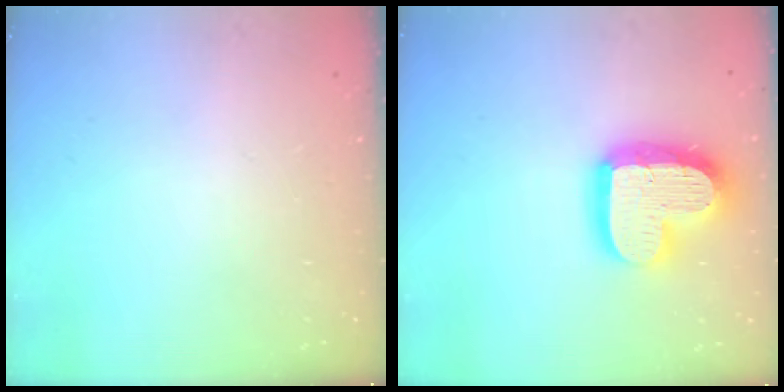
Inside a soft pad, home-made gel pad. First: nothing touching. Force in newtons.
{"total": 19.6, "press": 19.6, "slide": 1.5}